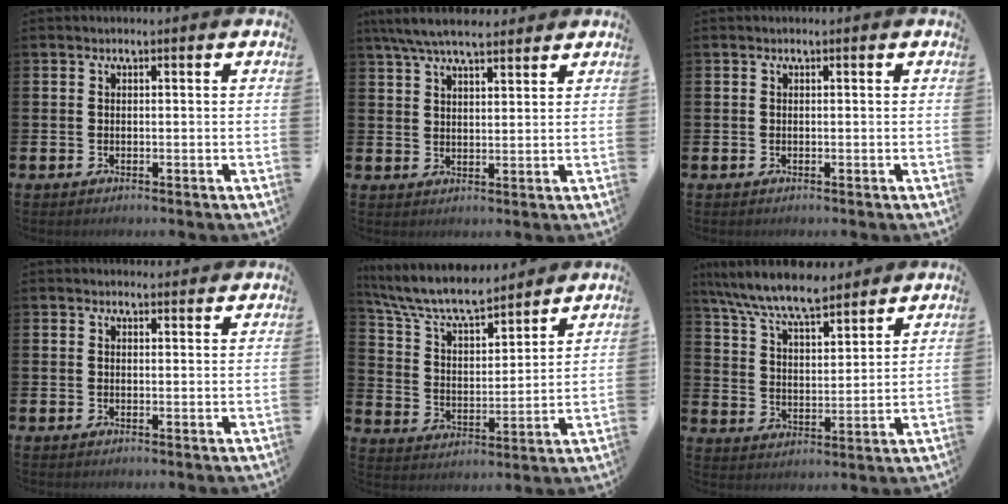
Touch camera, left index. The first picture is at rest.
{"total": 6.3, "force": [5.6, 1.4, 2.5], "torque": [-0.061, -0.016, 0.103]}
{"total": 0.0}
{"total": 1.1, "force": [1.1, 0.3, 0.1], "torque": [0.006, -0.002, 0.018]}
{"total": 8.7, "force": [8.0, 1.9, 3.0], "torque": [-0.098, -0.046, 0.142]}
{"total": 8.5, "force": [7.8, 1.5, 3.0], "torque": [-0.094, -0.037, 0.142]}